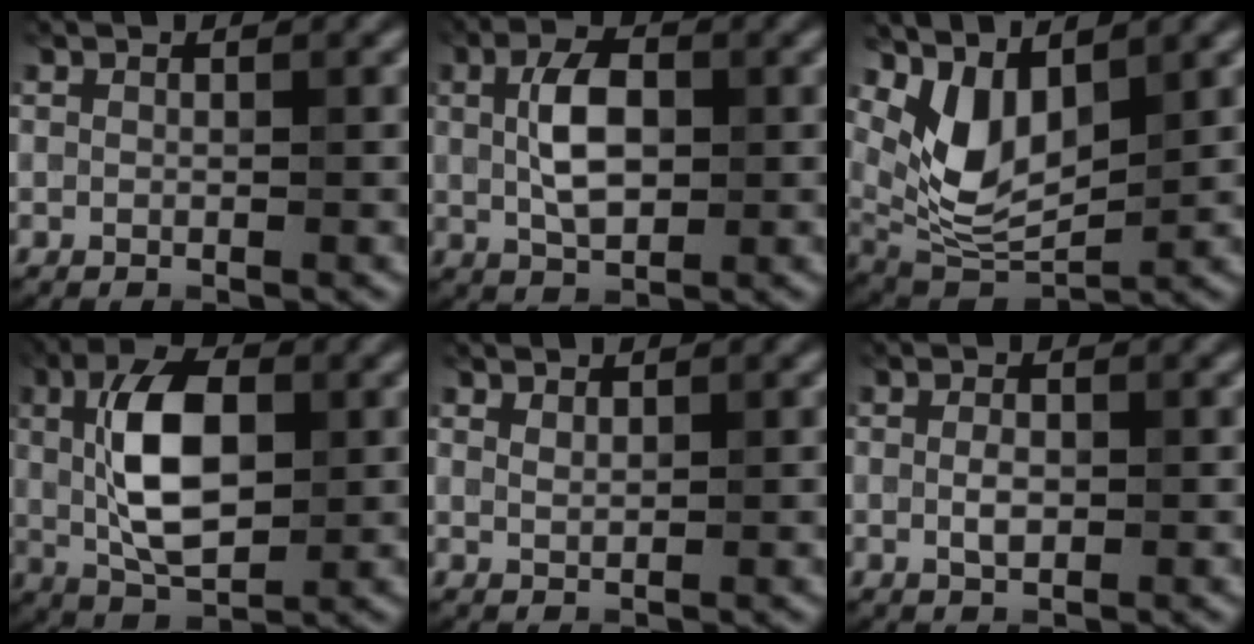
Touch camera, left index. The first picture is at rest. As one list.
[{"total": 4.9, "force": [0.6, 2.7, 4.0], "torque": [-0.079, 0.005, 0.009]}, {"total": 5.5, "force": [2.4, 2.9, 4.0], "torque": [-0.083, -0.019, 0.053]}, {"total": 8.3, "force": [0.8, 4.1, 7.2], "torque": [-0.137, 0.006, 0.011]}, {"total": 0.9, "force": [0.8, 0.2, 0.3], "torque": [-0.007, -0.001, 0.017]}, {"total": 1.6, "force": [-0.1, 0.9, 1.3], "torque": [-0.024, -0.002, -0.001]}]